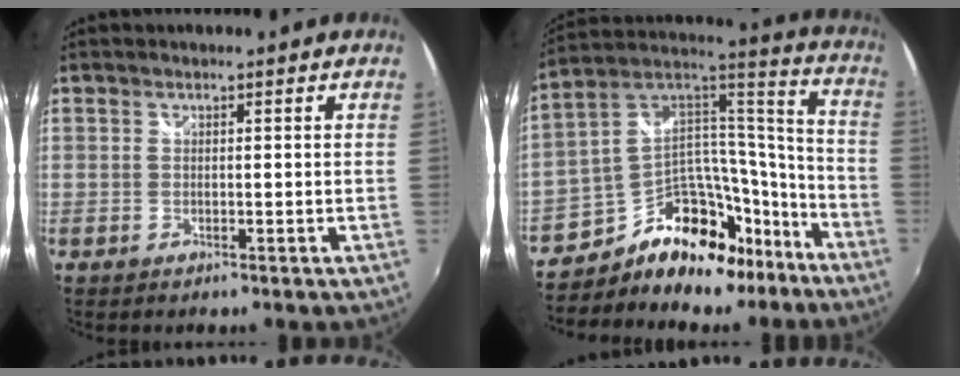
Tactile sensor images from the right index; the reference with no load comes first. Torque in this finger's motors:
{"motor_torque": [0.72, -0.63, 0.09, -0.01]}